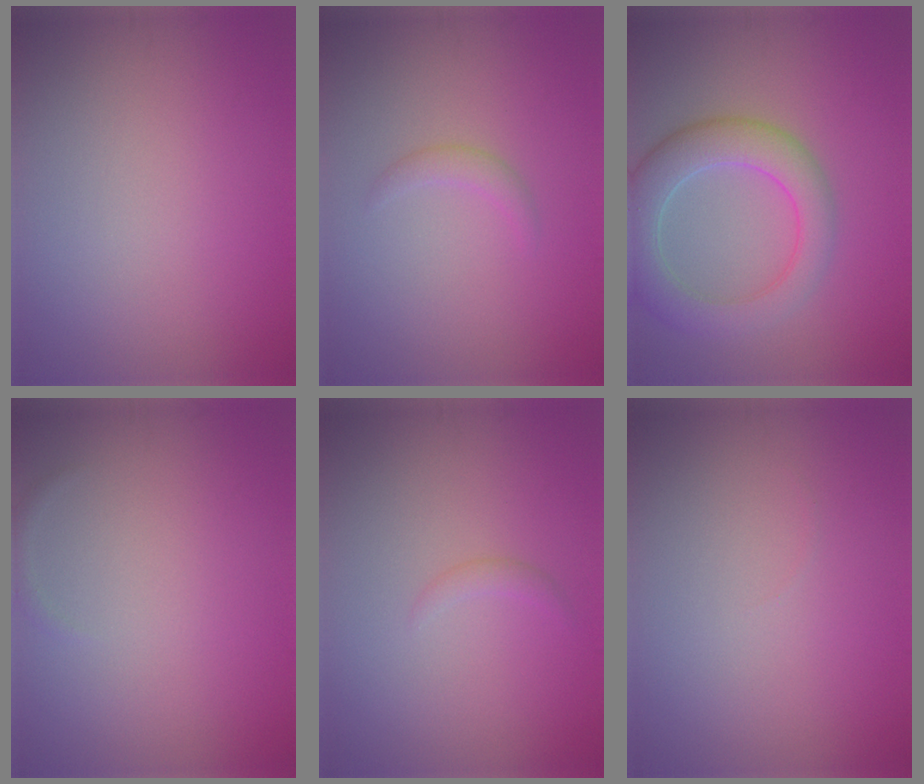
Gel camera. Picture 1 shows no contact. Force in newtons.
{"total": 1.2, "press": 1.2, "slide": 0.1}
{"total": 6.1, "press": 6.1, "slide": 0.5}
{"total": 0.5, "press": 0.5, "slide": 0.1}
{"total": 0.8, "press": 0.8, "slide": 0.1}
{"total": 0.0}